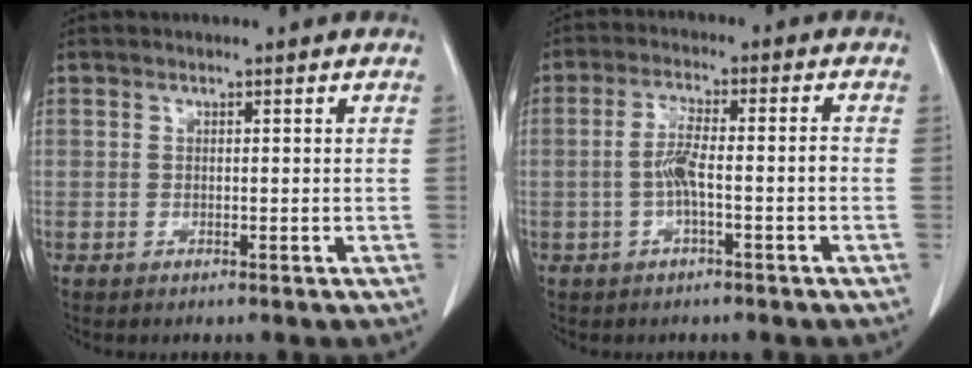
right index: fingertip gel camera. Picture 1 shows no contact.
{"total": 5.0, "force": [-1.3, 0.7, 4.8], "torque": [-0.096, 0.012, -0.023]}